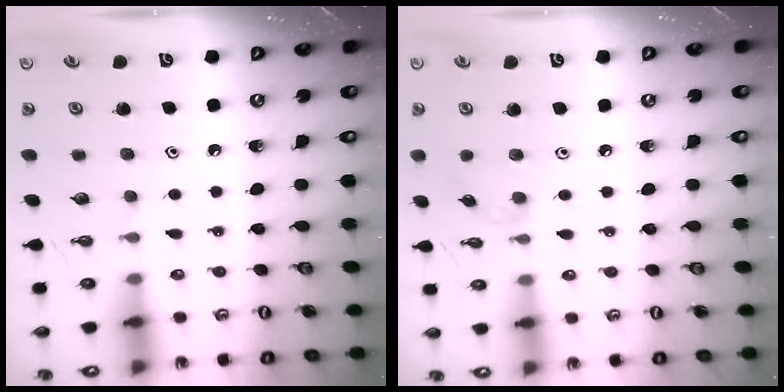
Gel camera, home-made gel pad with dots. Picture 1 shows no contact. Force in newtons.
{"total": 4.5, "press": 4.4, "slide": 0.6}